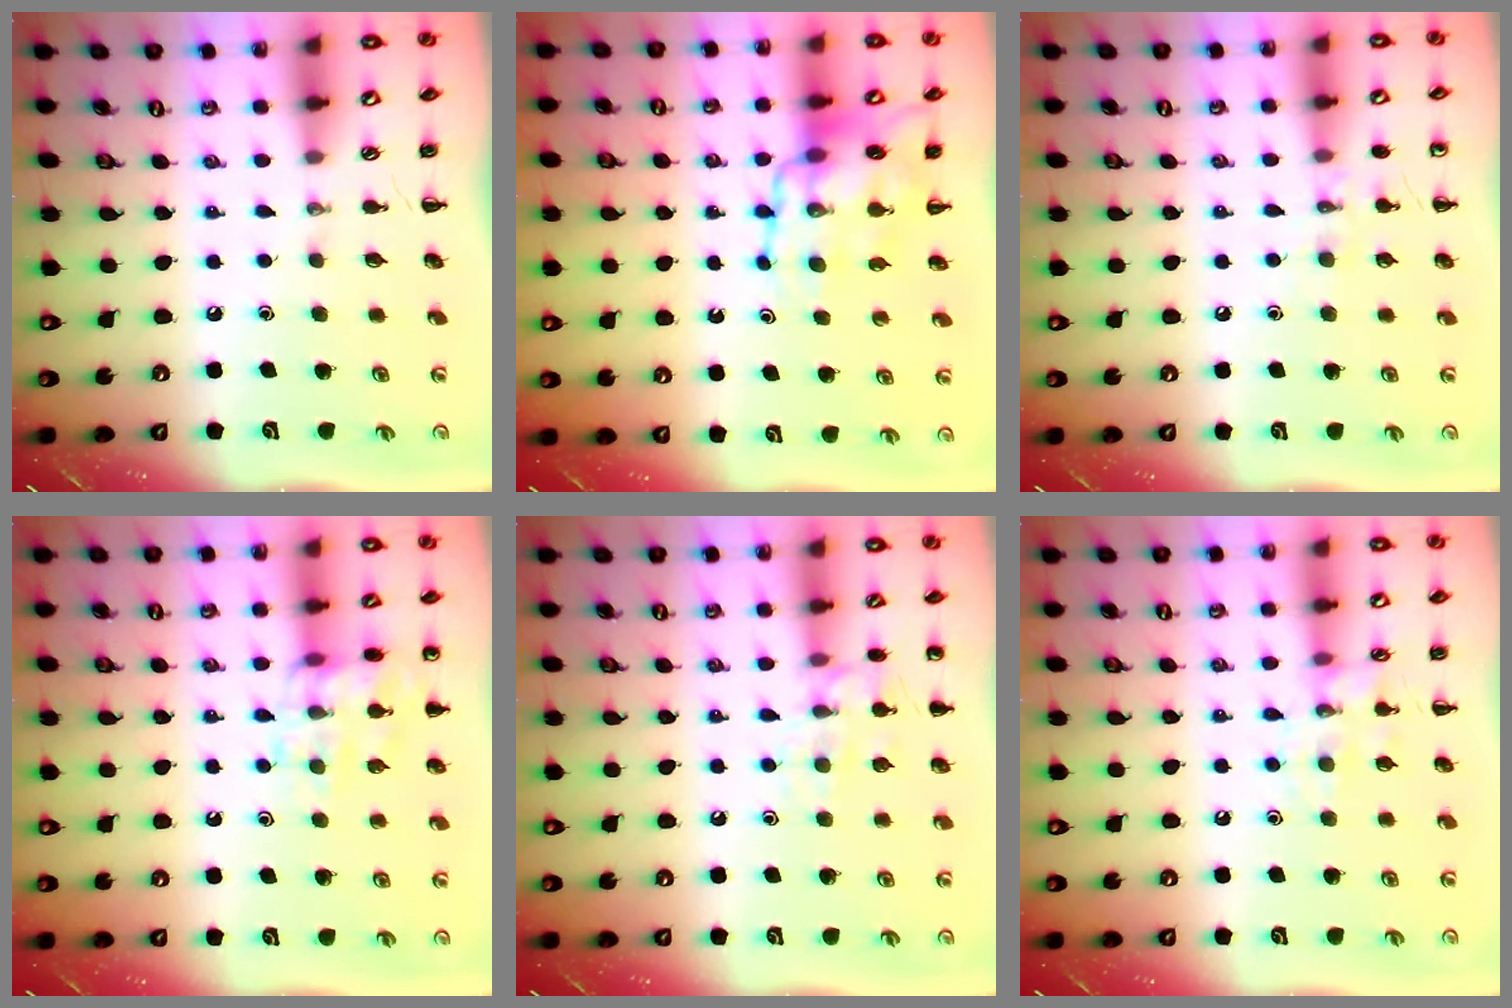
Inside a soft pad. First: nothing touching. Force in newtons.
{"total": 13.1, "press": 12.8, "slide": 2.8}
{"total": 7.1, "press": 6.8, "slide": 1.8}
{"total": 13.3, "press": 13.2, "slide": 0.8}
{"total": 9.9, "press": 9.8, "slide": 1.0}
{"total": 10.1, "press": 10.1, "slide": 0.5}